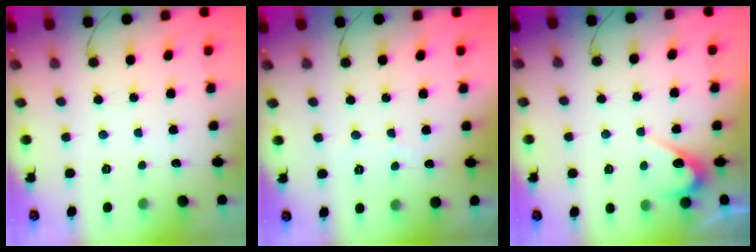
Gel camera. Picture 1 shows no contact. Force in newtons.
{"total": 2.6, "press": 2.6, "slide": 0.2}
{"total": 4.4, "press": 4.4, "slide": 0.3}